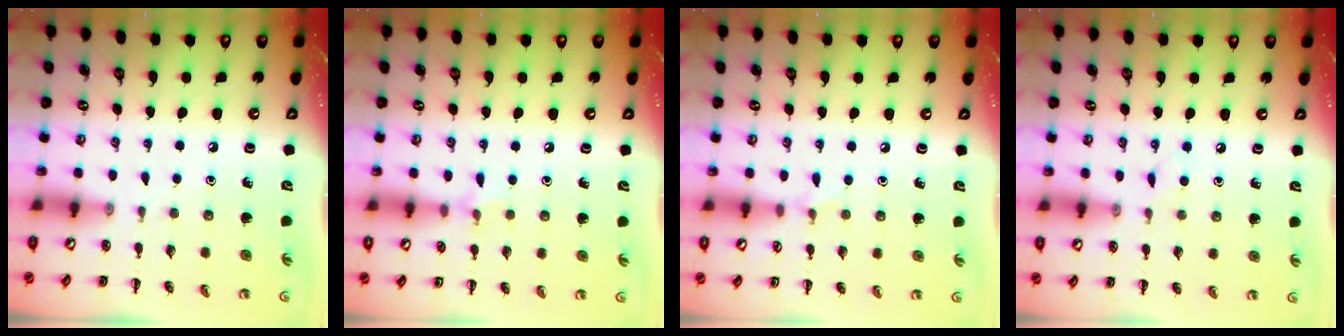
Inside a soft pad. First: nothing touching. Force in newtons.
{"total": 5.7, "press": 5.5, "slide": 1.5}
{"total": 3.7, "press": 3.5, "slide": 1.3}
{"total": 2.9, "press": 2.8, "slide": 0.9}